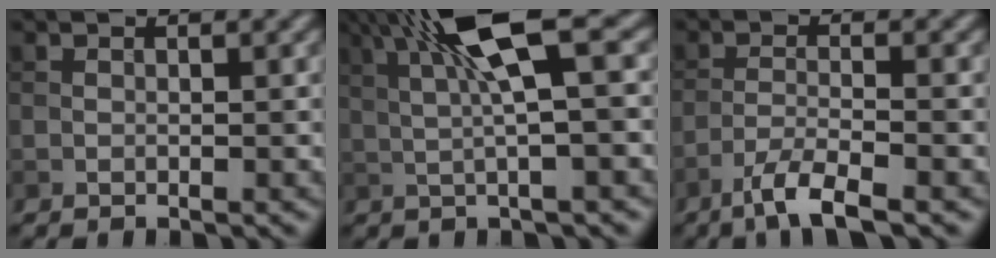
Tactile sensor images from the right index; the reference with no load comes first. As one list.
[{"total": 8.2, "force": [2.6, 1.3, 7.6], "torque": [-0.134, 0.020, 0.046]}, {"total": 4.2, "force": [-2.8, 0.6, 3.0], "torque": [-0.058, 0.001, -0.061]}]